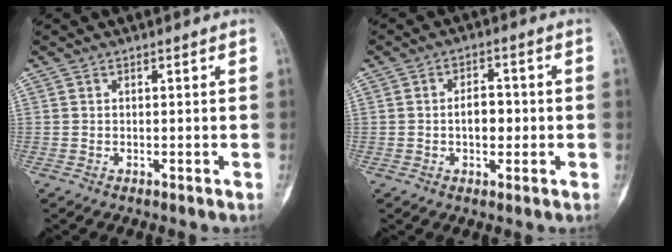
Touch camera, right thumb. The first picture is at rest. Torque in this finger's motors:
{"motor_torque": [0.86, 0.79, 0.38, -0.46, 0.25]}